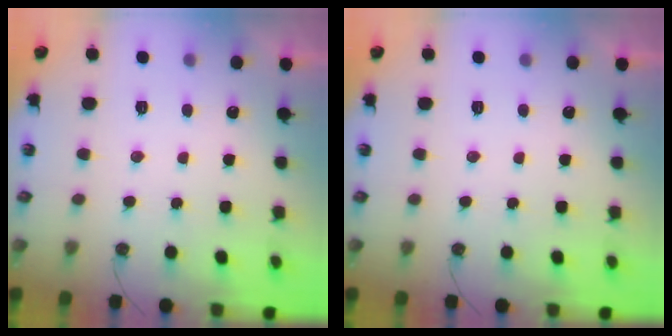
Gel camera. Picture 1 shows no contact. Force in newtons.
{"total": 0.0}